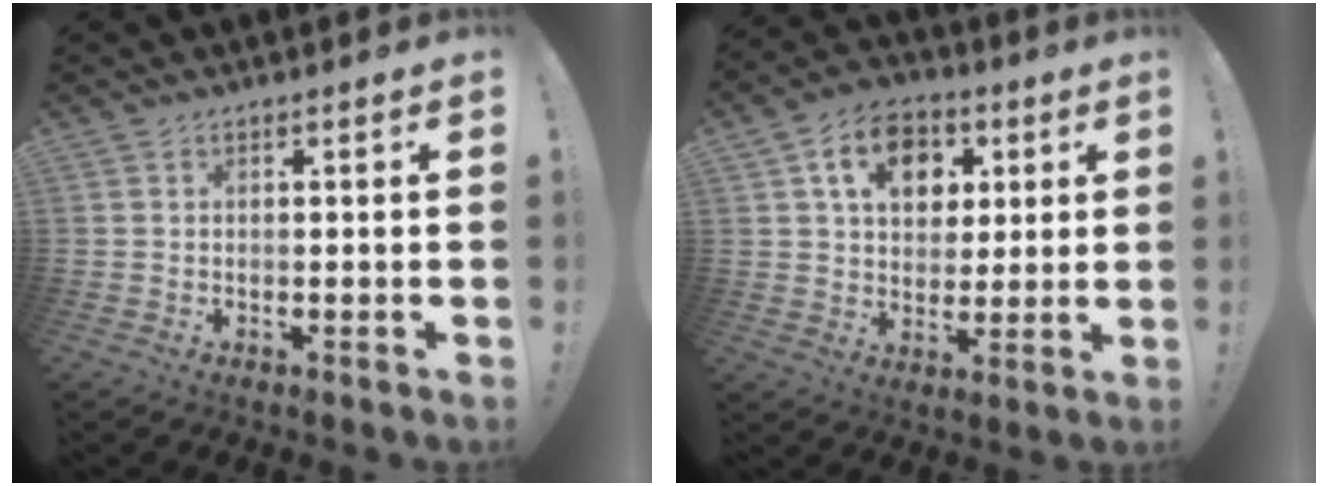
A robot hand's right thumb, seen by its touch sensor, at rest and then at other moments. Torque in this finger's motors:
{"motor_torque": [0.58, 2.74, 0.35, -0.01, 0.39]}